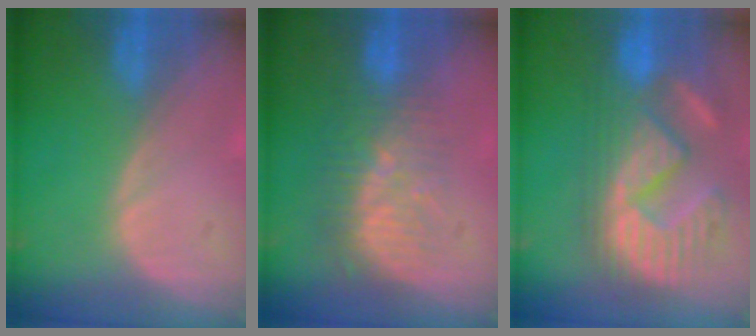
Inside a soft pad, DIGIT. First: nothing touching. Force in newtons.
{"total": 8.5, "press": 7.4, "slide": 4.1}
{"total": 11.9, "press": 11.2, "slide": 3.7}